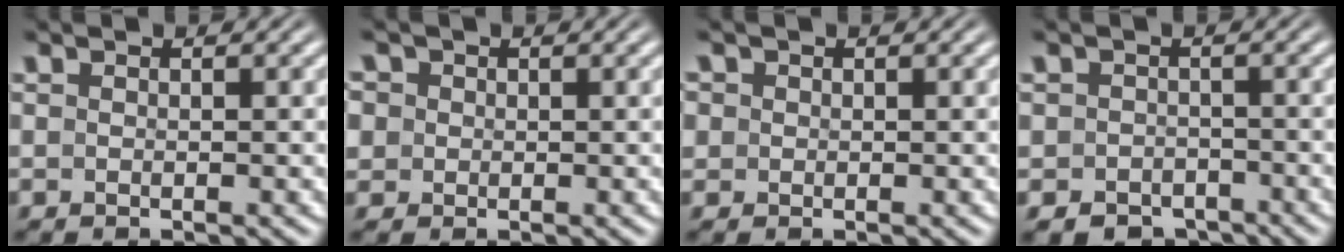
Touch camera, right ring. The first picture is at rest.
{"total": 4.0, "force": [0.3, 3.7, 1.4], "torque": [-0.039, -0.006, 0.003]}
{"total": 2.5, "force": [0.2, 2.4, 0.7], "torque": [-0.024, -0.006, 0.005]}
{"total": 6.1, "force": [-4.3, 4.2, 0.9], "torque": [-0.012, -0.023, -0.070]}